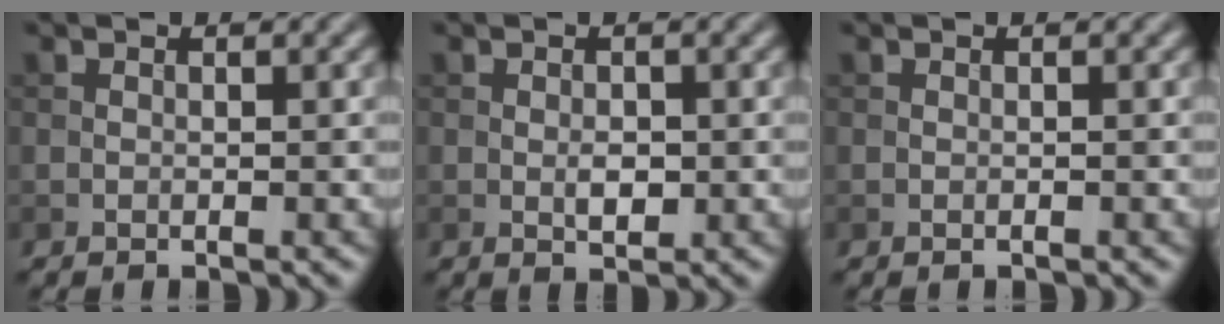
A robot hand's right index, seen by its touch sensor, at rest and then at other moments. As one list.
[{"total": 1.6, "force": [-0.2, 0.9, 1.3], "torque": [-0.020, -0.001, -0.003]}, {"total": 0.0}]